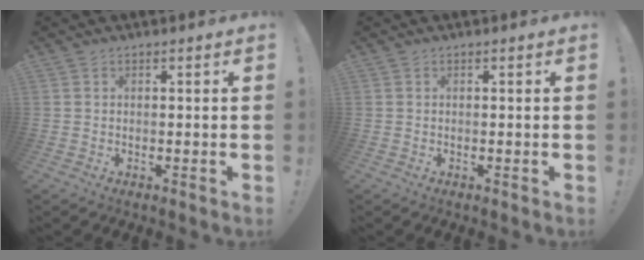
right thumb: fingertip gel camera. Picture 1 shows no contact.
{"total": 0.0}